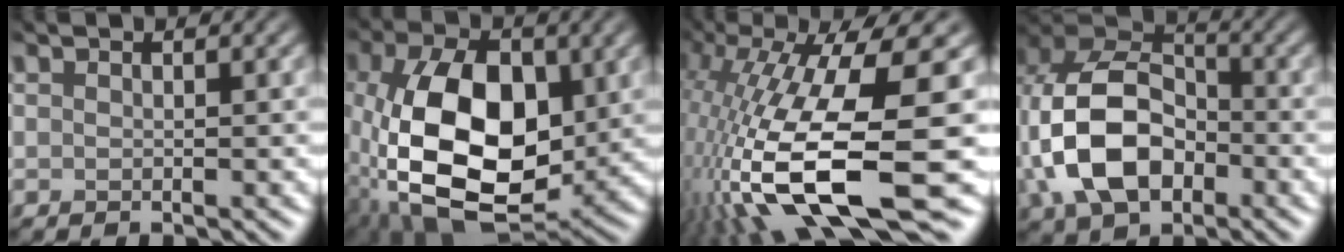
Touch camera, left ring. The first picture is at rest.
{"total": 12.6, "force": [-2.6, 7.3, 10.0], "torque": [-0.180, -0.012, -0.040]}
{"total": 15.4, "force": [-4.7, 4.2, 14.1], "torque": [-0.287, -0.012, -0.069]}
{"total": 10.2, "force": [-3.0, 7.1, 6.8], "torque": [-0.152, -0.001, -0.066]}